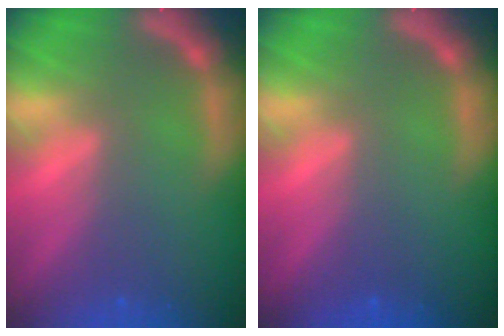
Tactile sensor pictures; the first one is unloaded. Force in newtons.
{"total": 0.0}